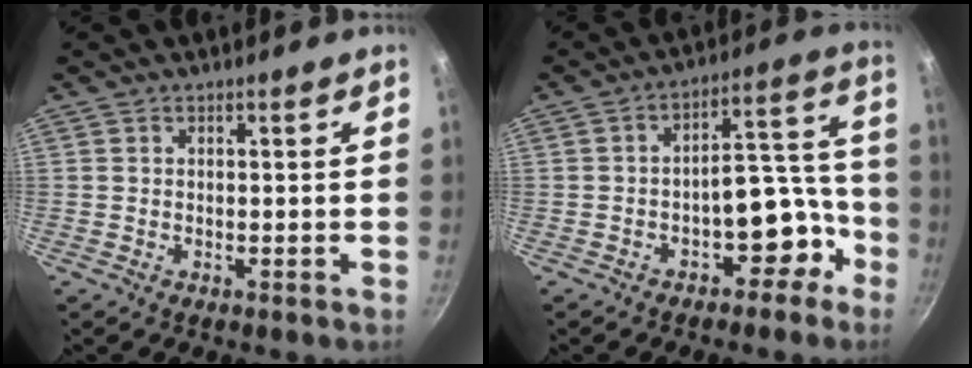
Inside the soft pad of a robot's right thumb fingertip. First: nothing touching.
{"total": 10.8, "force": [-5.1, 6.5, 7.0], "torque": [-0.032, 0.095, -0.057]}